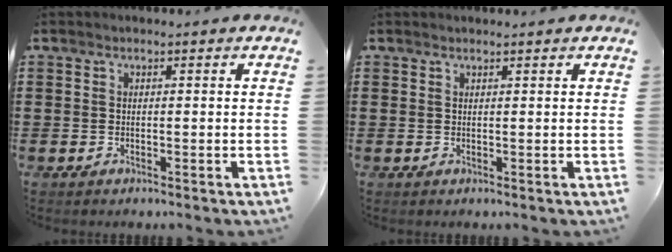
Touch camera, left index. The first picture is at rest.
{"total": 0.5, "force": [0.5, 0.0, 0.2], "torque": [-0.005, -0.001, 0.010]}